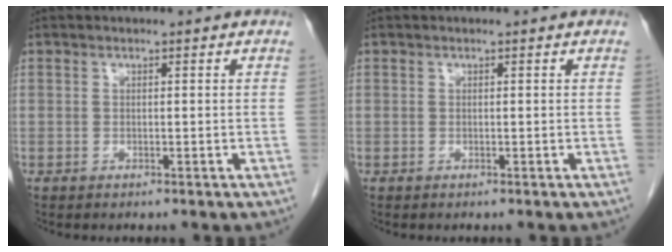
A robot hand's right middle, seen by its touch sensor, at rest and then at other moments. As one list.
[{"total": 0.0}]